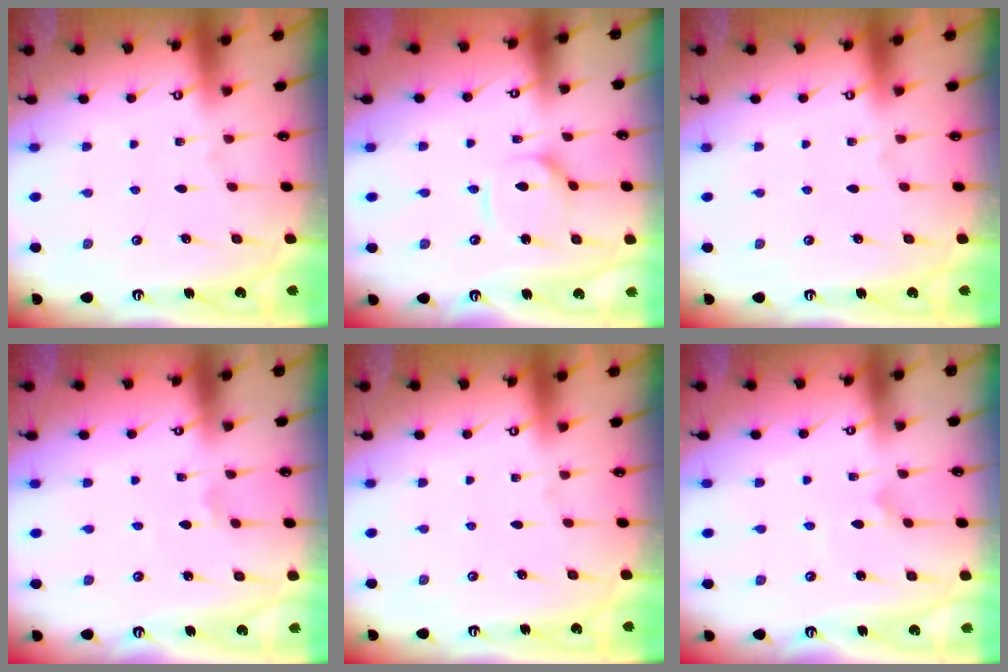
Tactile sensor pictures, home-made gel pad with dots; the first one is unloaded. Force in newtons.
{"total": 4.8, "press": 4.8, "slide": 0.3}
{"total": 0.0}
{"total": 1.2, "press": 1.1, "slide": 0.2}
{"total": 0.0}
{"total": 1.5, "press": 1.5, "slide": 0.0}